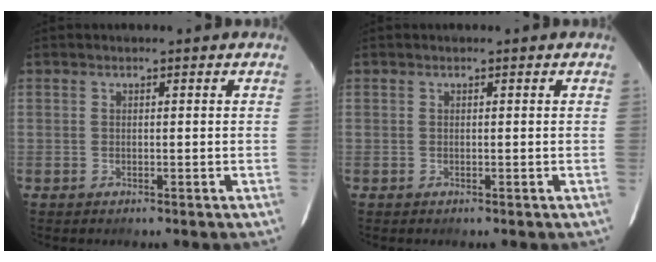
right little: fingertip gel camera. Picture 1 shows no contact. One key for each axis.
{"total": 0.0}